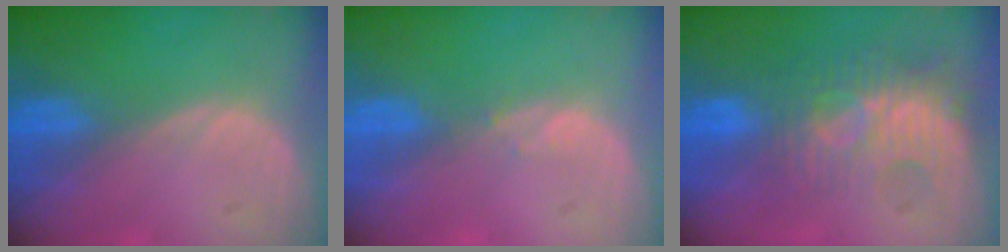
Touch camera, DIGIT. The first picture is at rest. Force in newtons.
{"total": 0.7, "press": 0.7, "slide": 0.2}
{"total": 9.8, "press": 8.5, "slide": 4.8}